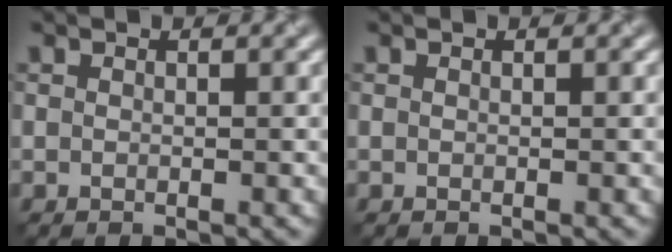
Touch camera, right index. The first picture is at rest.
{"total": 0.0}